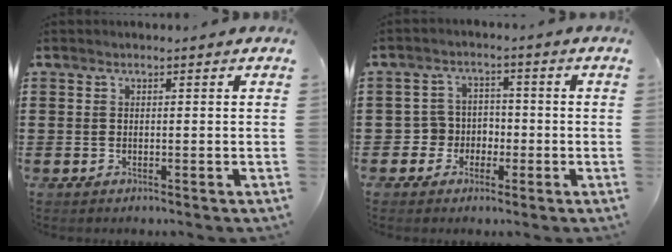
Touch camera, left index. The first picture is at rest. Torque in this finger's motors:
{"motor_torque": [-0.13, 0.39, 0.02, -0.01]}